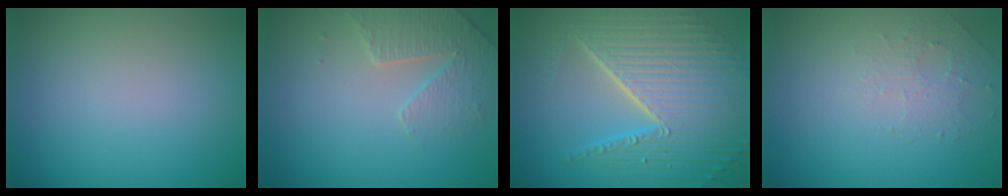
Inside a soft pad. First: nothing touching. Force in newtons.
{"total": 3.2, "press": 3.1, "slide": 0.8}
{"total": 9.7, "press": 6.2, "slide": 7.5}
{"total": 1.4, "press": 0.7, "slide": 1.2}